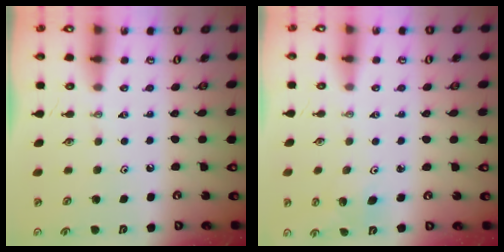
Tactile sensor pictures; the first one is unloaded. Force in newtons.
{"total": 3.5, "press": 3.2, "slide": 1.4}